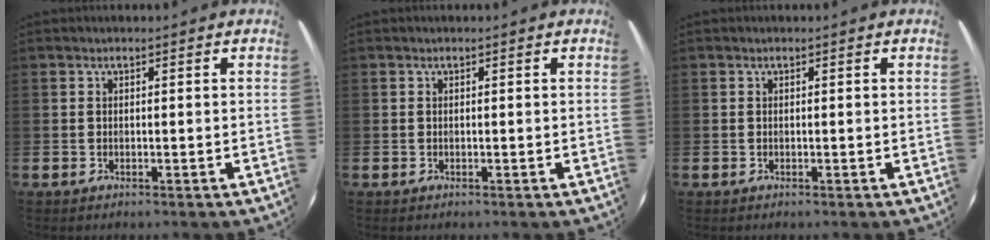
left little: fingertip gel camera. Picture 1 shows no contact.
{"total": 0.0}
{"total": 0.0}